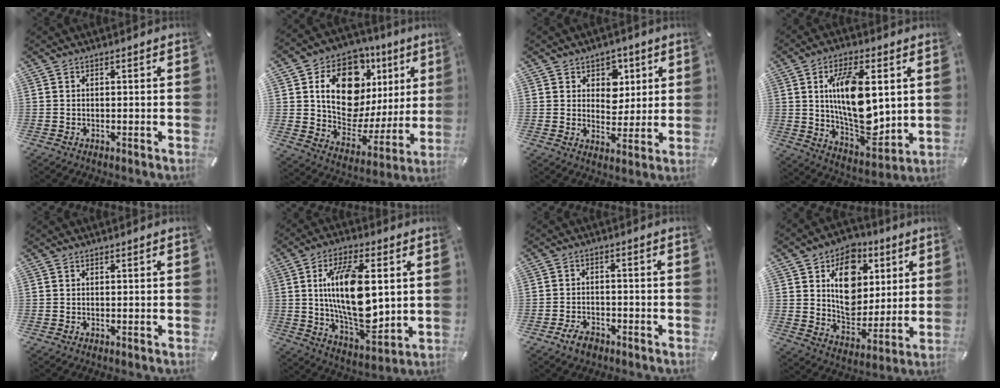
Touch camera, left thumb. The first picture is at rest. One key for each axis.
{"total": 18.3, "fx": 8.0, "fy": 12.0, "fz": 11.3, "tx": -0.177, "ty": -0.048, "tz": 0.144}
{"total": 7.0, "fx": 2.7, "fy": 6.1, "fz": 2.0, "tx": -0.016, "ty": -0.015, "tz": 0.044}
{"total": 17.5, "fx": 3.7, "fy": 8.7, "fz": 14.7, "tx": -0.267, "ty": -0.028, "tz": 0.056}
{"total": 0.0}
{"total": 19.3, "fx": 3.0, "fy": 9.0, "fz": 16.8, "tx": -0.334, "ty": -0.024, "tz": 0.042}
{"total": 4.3, "fx": -3.0, "fy": 2.5, "fz": 1.9, "tx": -0.040, "ty": 0.016, "tz": -0.058}
{"total": 14.4, "fx": 4.8, "fy": 11.8, "fz": 6.8, "tx": -0.088, "ty": -0.031, "tz": 0.090}